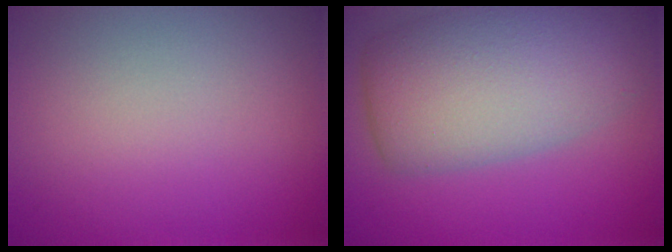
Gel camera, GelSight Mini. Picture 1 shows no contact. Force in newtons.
{"total": 9.7, "press": 9.7, "slide": 0.4}